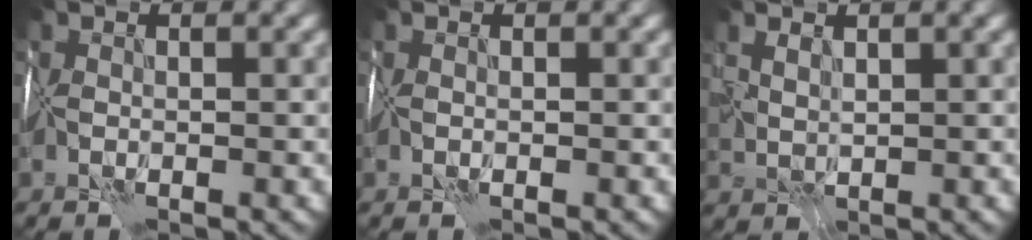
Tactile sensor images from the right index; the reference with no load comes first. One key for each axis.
{"total": 0.0}
{"total": 2.1, "fx": 1.5, "fy": 0.9, "fz": 1.0, "tx": -0.020, "ty": 0.003, "tz": 0.041}